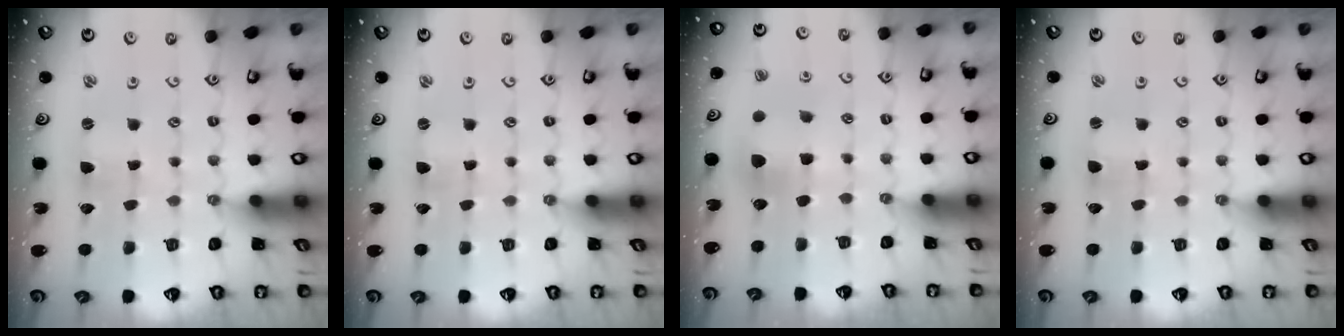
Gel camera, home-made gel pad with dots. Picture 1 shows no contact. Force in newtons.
{"total": 0.0}
{"total": 6.4, "press": 6.3, "slide": 0.4}
{"total": 1.1, "press": 1.1, "slide": 0.1}